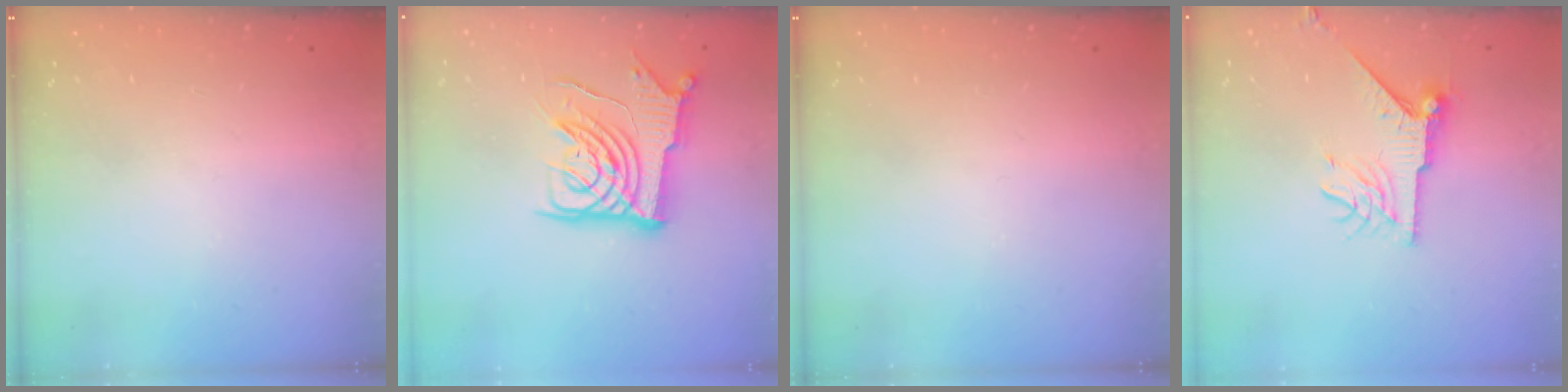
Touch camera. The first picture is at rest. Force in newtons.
{"total": 13.6, "press": 13.5, "slide": 1.8}
{"total": 0.0}
{"total": 8.8, "press": 8.8, "slide": 0.1}